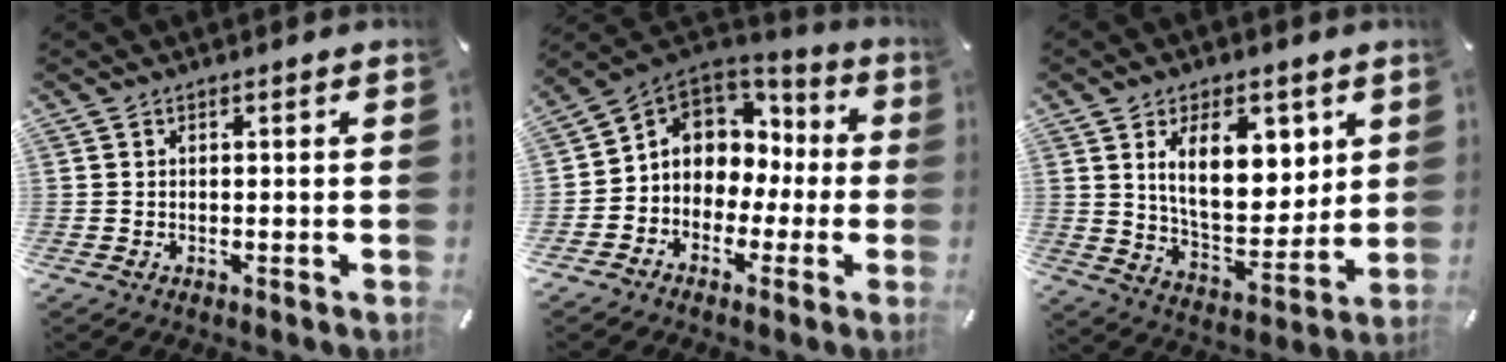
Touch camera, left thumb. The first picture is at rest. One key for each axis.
{"total": 7.2, "fx": 0.7, "fy": 7.0, "fz": 1.4, "tx": -0.049, "ty": -0.015, "tz": 0.022}
{"total": 15.1, "fx": 6.3, "fy": 8.5, "fz": 10.8, "tx": -0.170, "ty": -0.019, "tz": 0.109}